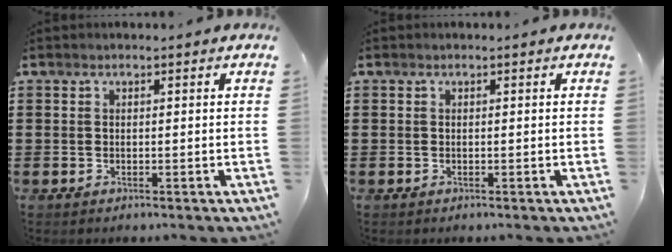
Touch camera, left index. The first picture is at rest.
{"total": 0.0}